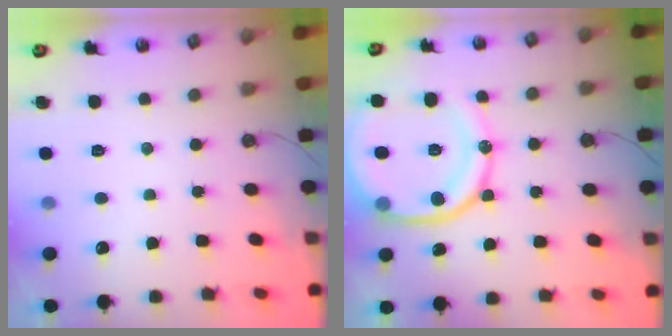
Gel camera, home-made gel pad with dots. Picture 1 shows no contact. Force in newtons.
{"total": 19.1, "press": 19.0, "slide": 2.2}